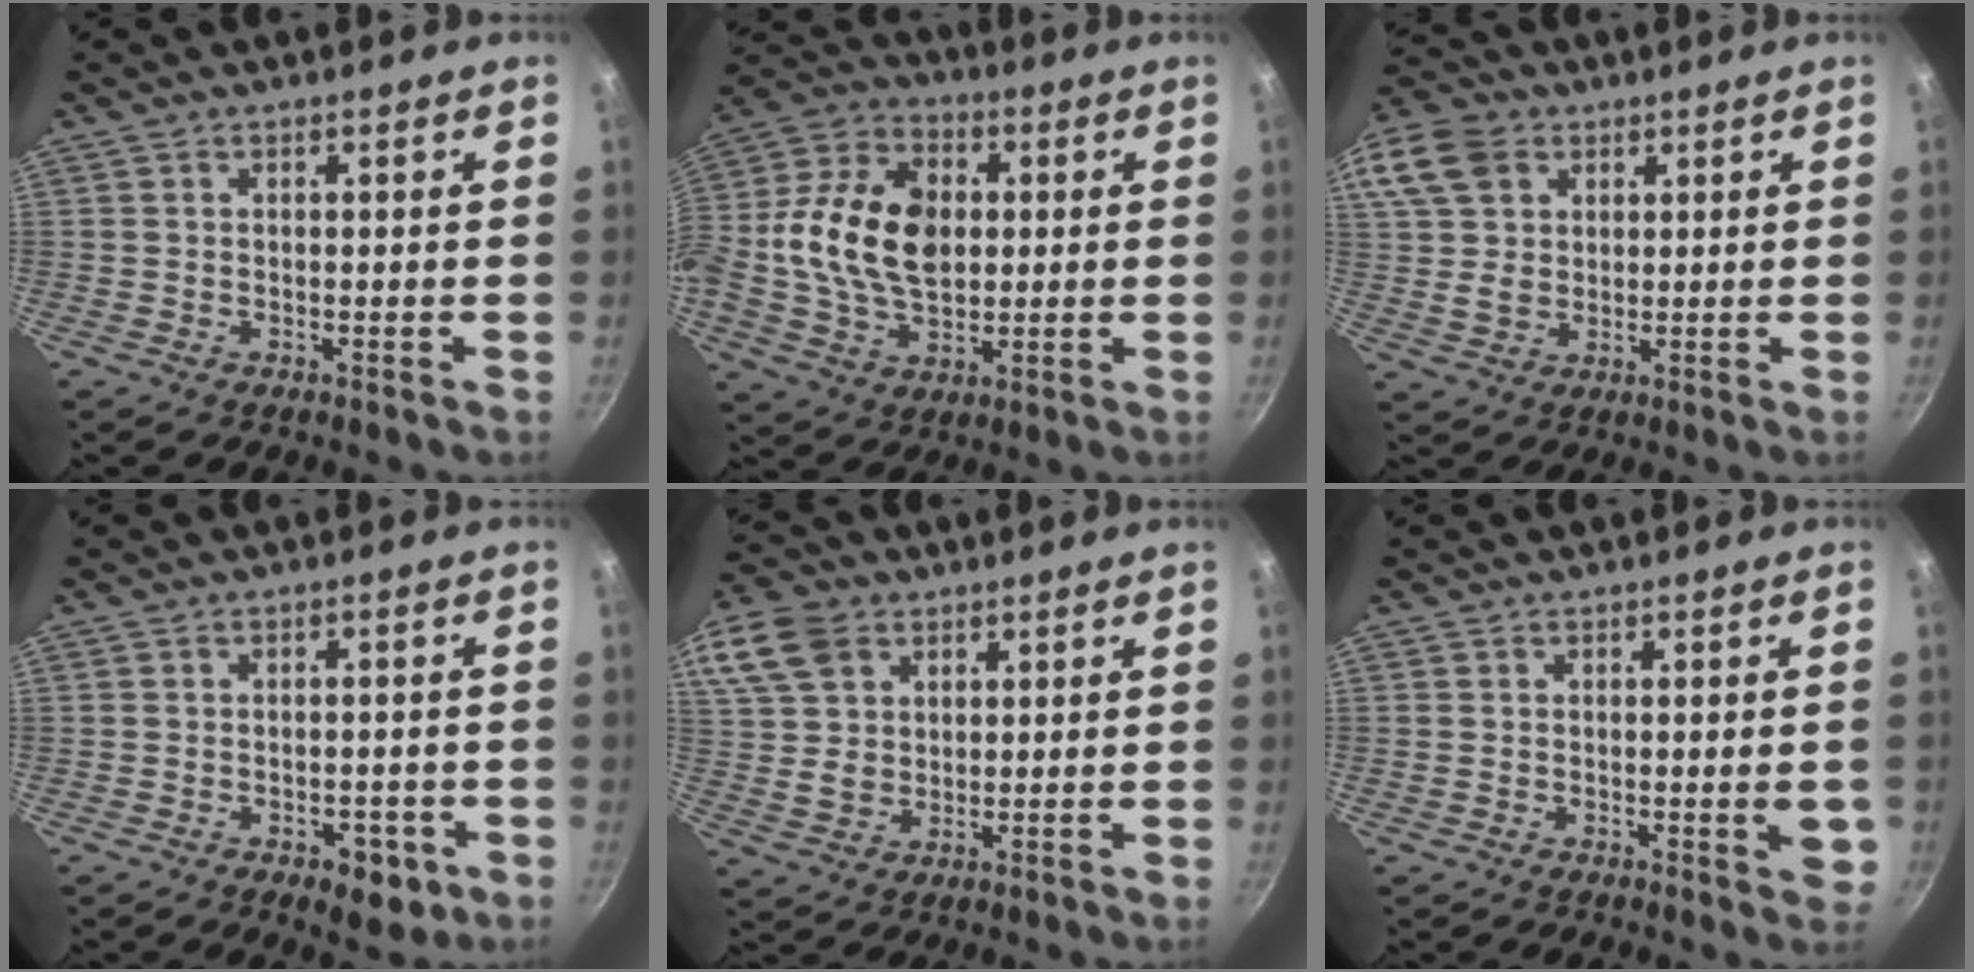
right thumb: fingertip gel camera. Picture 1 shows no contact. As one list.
[{"total": 18.8, "force": [1.0, 12.6, 13.8], "torque": [-0.241, 0.016, 0.006]}, {"total": 18.1, "force": [7.4, 13.9, 9.0], "torque": [-0.211, 0.022, 0.138]}, {"total": 6.1, "force": [-2.8, 3.5, 4.1], "torque": [-0.025, 0.015, -0.026]}, {"total": 15.3, "force": [7.2, 11.4, 7.4], "torque": [-0.158, 0.007, 0.141]}, {"total": 3.7, "force": [-0.5, 1.0, 3.5], "torque": [-0.039, -0.007, -0.007]}]